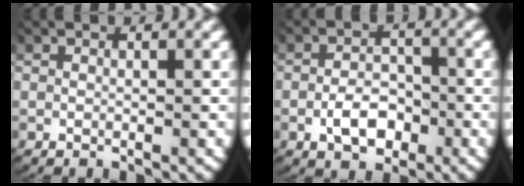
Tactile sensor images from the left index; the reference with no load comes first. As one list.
[{"total": 3.6, "force": [-1.7, 2.4, 2.1], "torque": [-0.032, -0.008, -0.027]}]